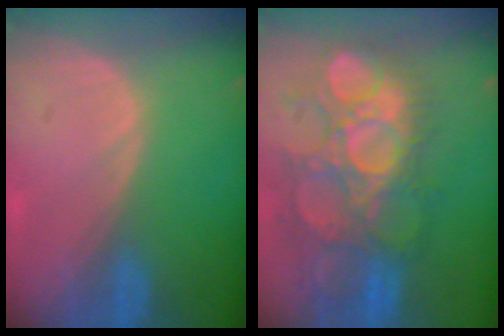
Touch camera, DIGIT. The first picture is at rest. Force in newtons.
{"total": 12.2, "press": 11.5, "slide": 4.1}